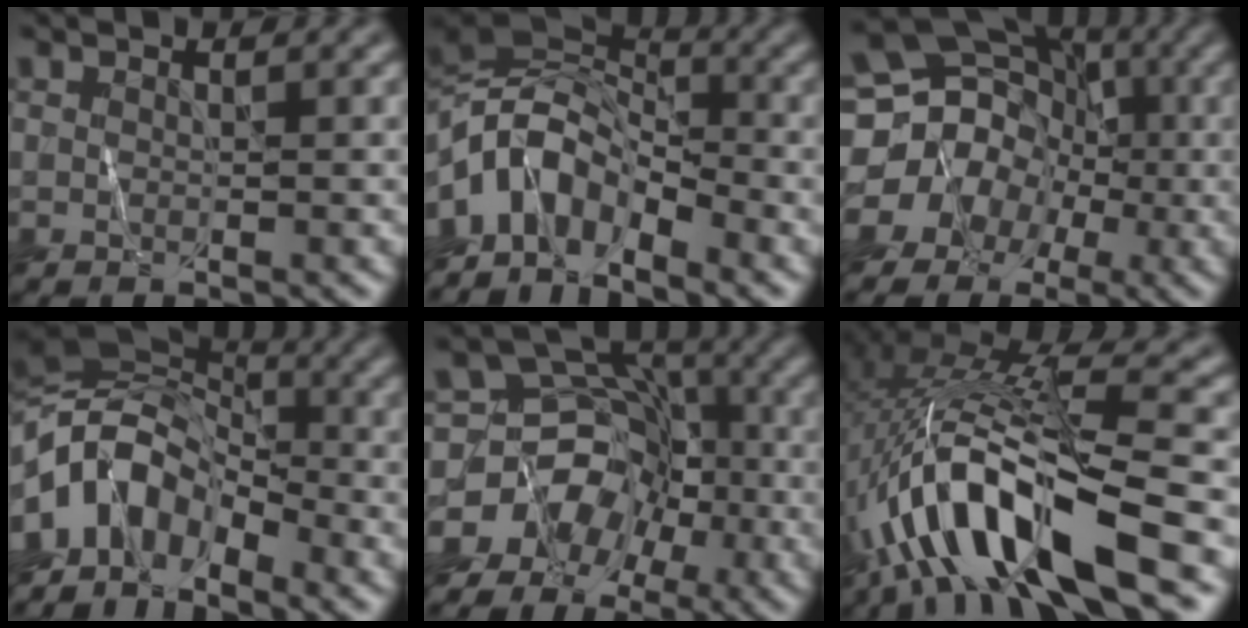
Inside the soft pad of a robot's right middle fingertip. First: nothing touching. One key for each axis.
{"total": 7.6, "fx": -4.7, "fy": 3.9, "fz": 4.5, "tx": -0.074, "ty": 0.015, "tz": -0.101}
{"total": 14.0, "fx": -2.9, "fy": 13.2, "fz": 3.5, "tx": -0.091, "ty": 0.020, "tz": -0.080}
{"total": 8.1, "fx": -4.5, "fy": 4.7, "fz": 4.8, "tx": -0.080, "ty": 0.016, "tz": -0.099}
{"total": 7.9, "fx": -4.4, "fy": 6.4, "fz": 1.2, "tx": -0.001, "ty": 0.010, "tz": -0.091}
{"total": 12.1, "fx": -4.4, "fy": 3.1, "fz": 10.8, "tx": -0.220, "ty": 0.017, "tz": -0.071}